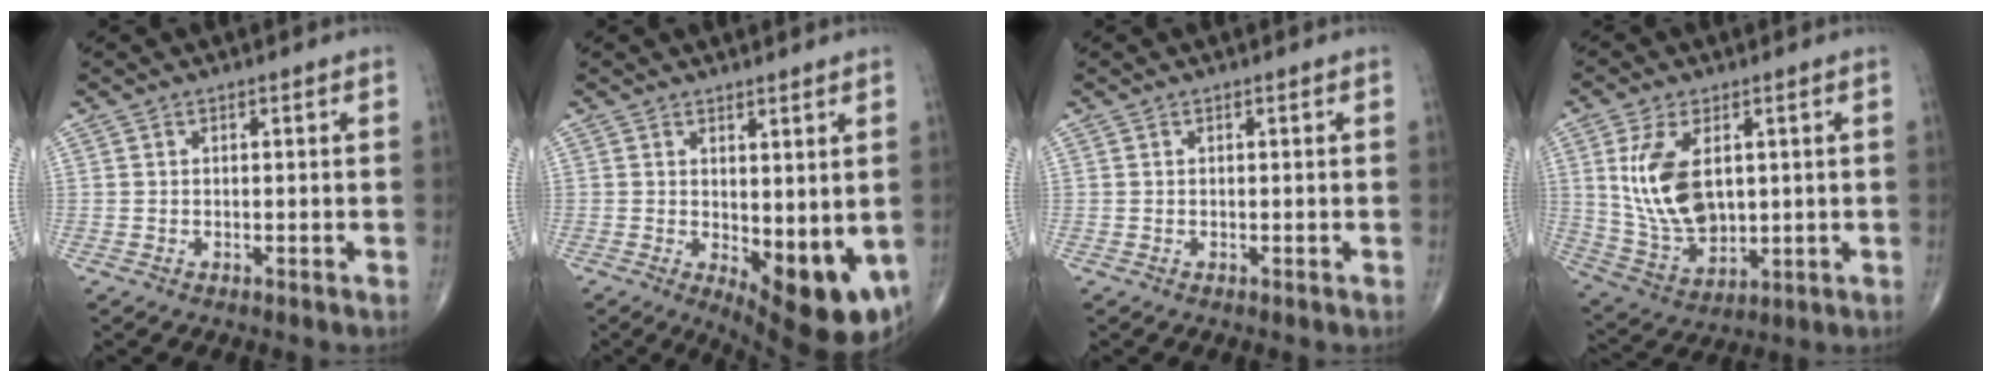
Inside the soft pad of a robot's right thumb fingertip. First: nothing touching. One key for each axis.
{"total": 11.6, "fx": -1.5, "fy": 4.4, "fz": 10.6, "tx": -0.124, "ty": -0.026, "tz": -0.005}
{"total": 0.0}
{"total": 13.8, "fx": 2.8, "fy": 8.1, "fz": 10.8, "tx": -0.201, "ty": -0.015, "tz": 0.069}